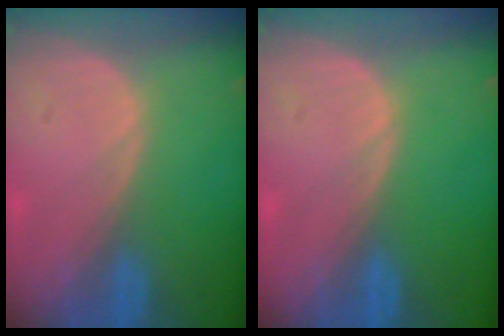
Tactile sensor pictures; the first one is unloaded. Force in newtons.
{"total": 0.0}